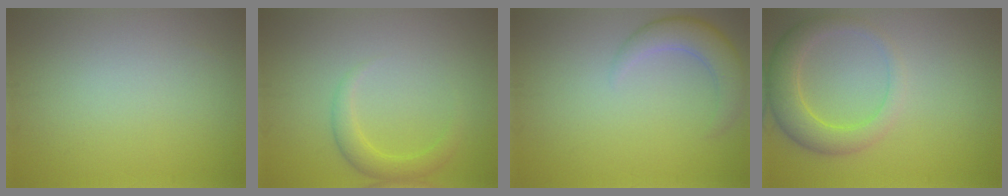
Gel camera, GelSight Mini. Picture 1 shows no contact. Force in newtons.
{"total": 2.3, "press": 2.3, "slide": 0.1}
{"total": 3.7, "press": 3.7, "slide": 0.4}
{"total": 4.2, "press": 4.2, "slide": 0.2}